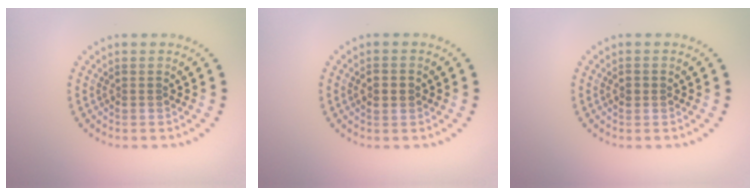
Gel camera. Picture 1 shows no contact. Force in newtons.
{"total": 2.2, "press": 2.2, "slide": 0.1}
{"total": 1.0, "press": 1.0, "slide": 0.0}